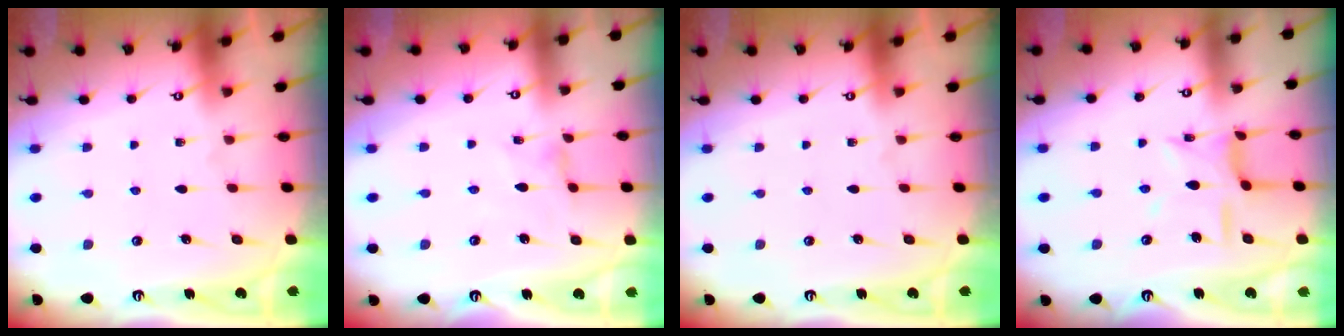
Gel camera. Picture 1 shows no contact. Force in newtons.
{"total": 0.0}
{"total": 0.0}
{"total": 8.9, "press": 8.9, "slide": 0.5}